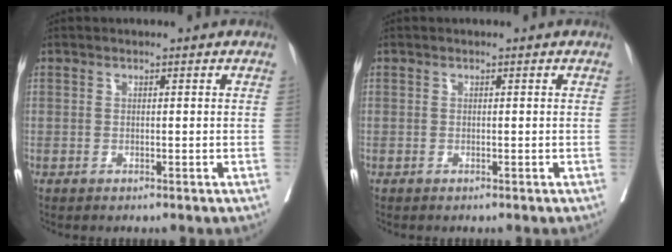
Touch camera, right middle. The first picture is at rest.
{"total": 0.0}